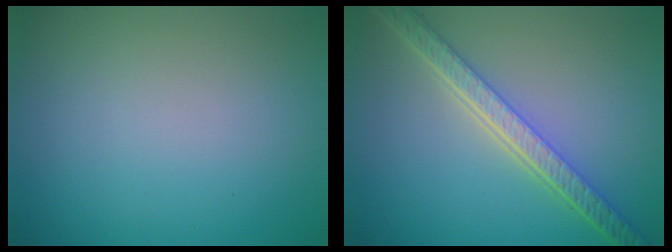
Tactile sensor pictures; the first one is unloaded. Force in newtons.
{"total": 5.7, "press": 4.4, "slide": 3.7}